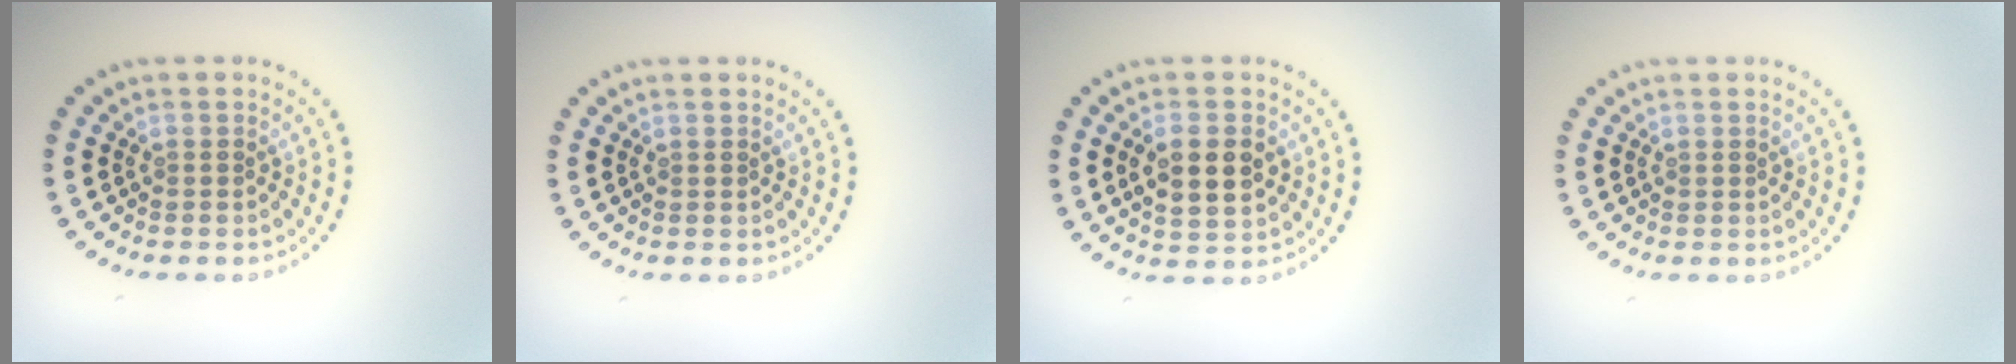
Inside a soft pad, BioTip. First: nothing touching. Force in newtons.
{"total": 0.0}
{"total": 4.3, "press": 4.3, "slide": 0.3}
{"total": 0.0}